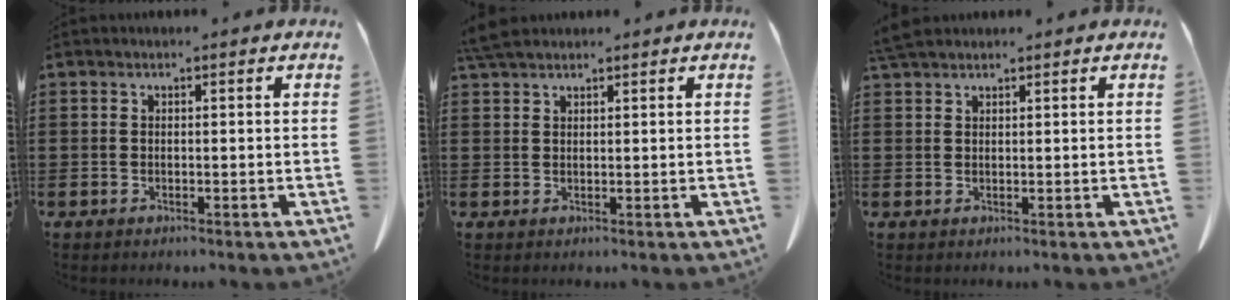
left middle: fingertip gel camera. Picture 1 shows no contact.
{"total": 3.2, "force": [2.7, 0.8, 1.6], "torque": [-0.040, 0.002, 0.052]}
{"total": 2.7, "force": [2.4, 0.6, 1.1], "torque": [-0.030, 0.001, 0.048]}